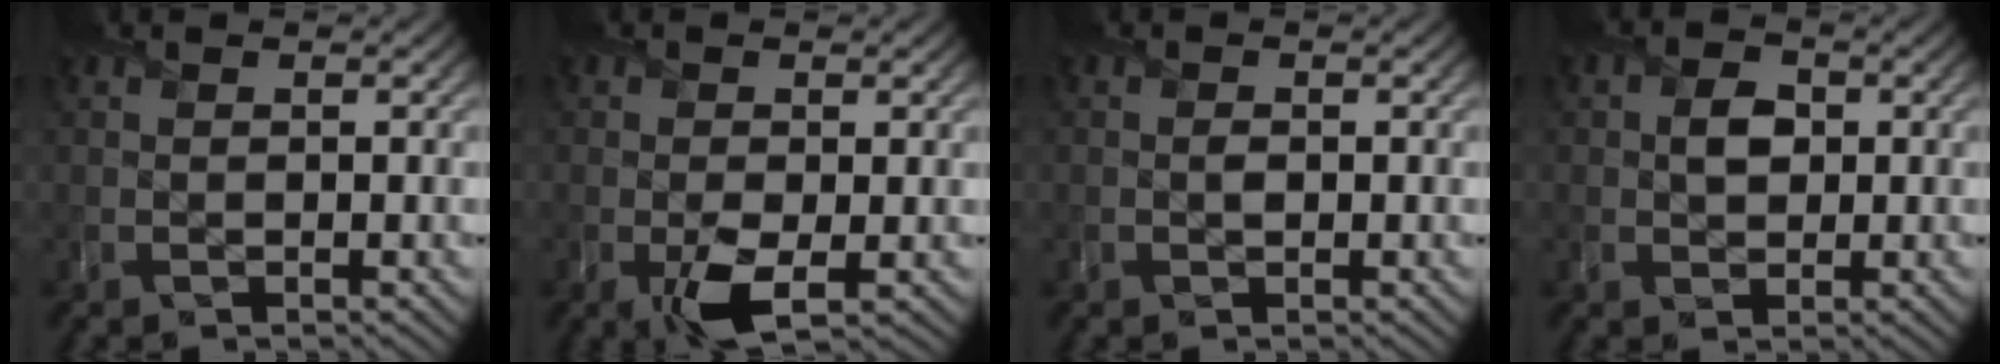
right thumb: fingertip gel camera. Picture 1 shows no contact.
{"total": 3.9, "force": [-1.1, 2.2, 3.0], "torque": [-0.064, -0.017, -0.020]}
{"total": 0.9, "force": [-0.2, 0.7, 0.5], "torque": [-0.009, -0.006, -0.005]}
{"total": 3.1, "force": [0.3, 2.5, 1.8], "torque": [-0.038, -0.003, -0.002]}